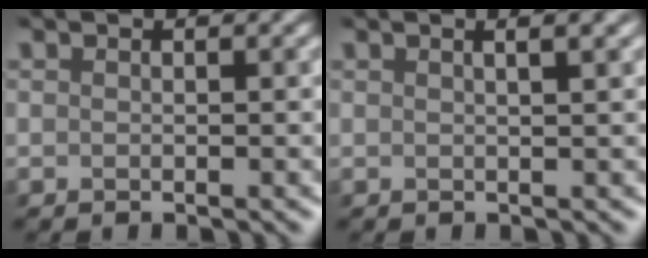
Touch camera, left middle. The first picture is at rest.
{"total": 4.7, "force": [2.3, 2.2, 3.4], "torque": [-0.005, 0.034, -0.003]}